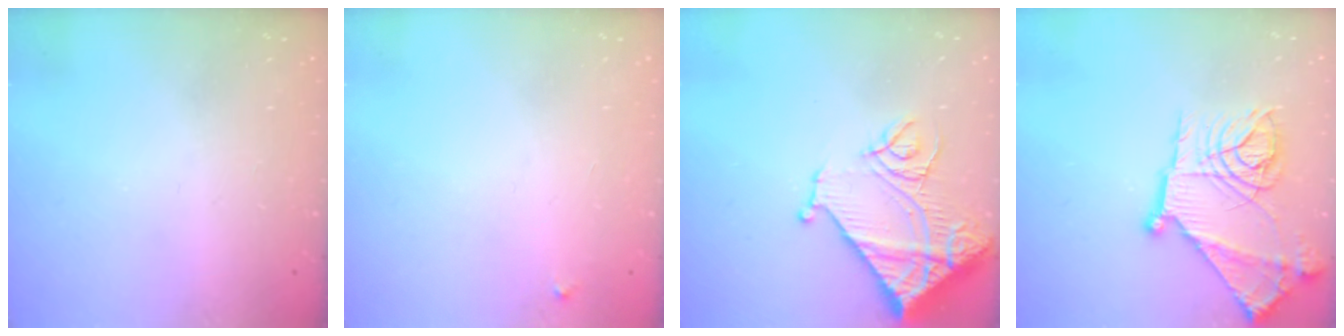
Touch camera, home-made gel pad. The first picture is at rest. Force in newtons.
{"total": 2.3, "press": 2.3, "slide": 0.2}
{"total": 16.9, "press": 16.9, "slide": 1.6}
{"total": 22.2, "press": 22.1, "slide": 2.3}